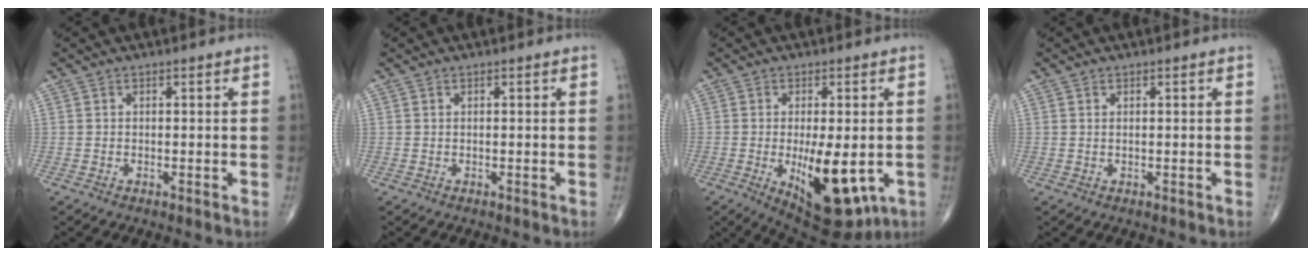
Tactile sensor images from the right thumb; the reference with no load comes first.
{"total": 0.0}
{"total": 14.7, "force": [-3.4, 6.3, 12.8], "torque": [-0.185, -0.020, -0.031]}
{"total": 0.0}